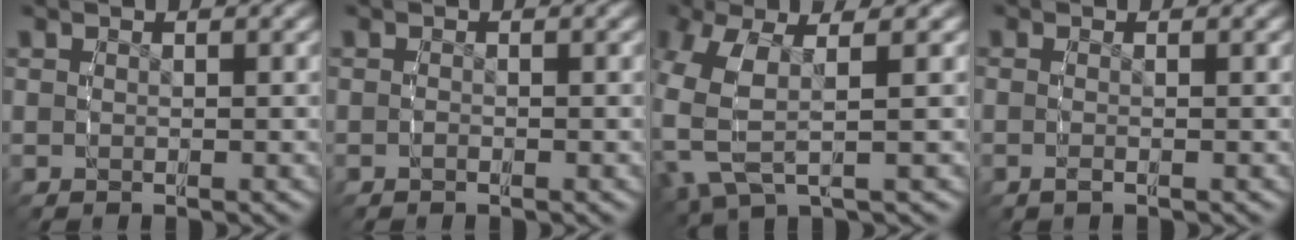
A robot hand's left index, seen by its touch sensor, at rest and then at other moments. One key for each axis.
{"total": 0.8, "fx": -0.5, "fy": 0.6, "fz": 0.0, "tx": -0.003, "ty": 0.002, "tz": -0.014}
{"total": 9.0, "fx": 1.0, "fy": 6.3, "fz": 6.4, "tx": -0.157, "ty": 0.001, "tz": 0.015}
{"total": 1.2, "fx": -0.5, "fy": 0.5, "fz": 0.9, "tx": -0.024, "ty": -0.001, "tz": -0.012}